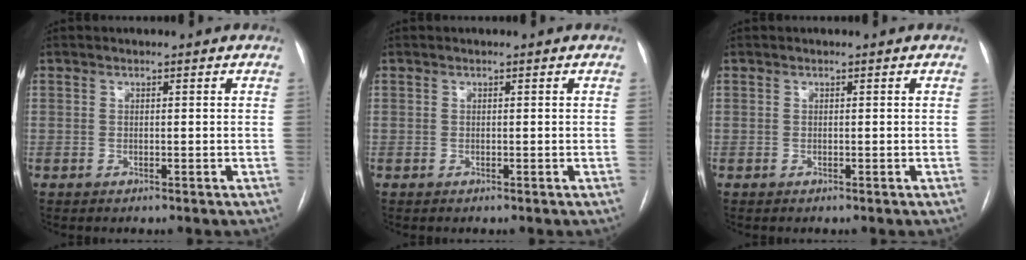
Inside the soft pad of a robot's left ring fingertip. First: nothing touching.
{"total": 0.0}
{"total": 0.0}